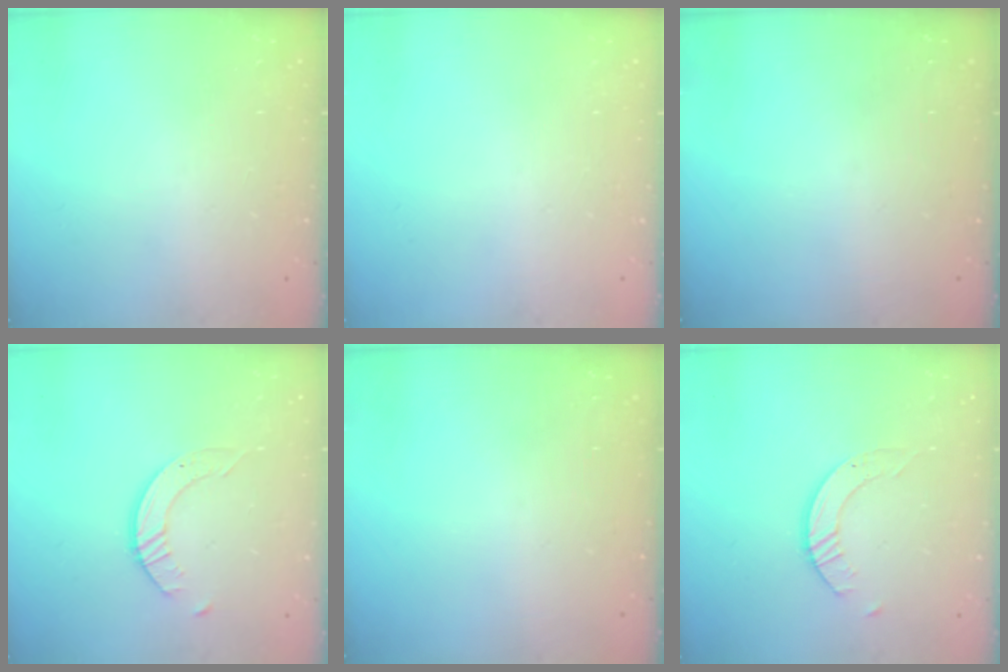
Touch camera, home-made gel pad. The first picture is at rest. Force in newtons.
{"total": 0.0}
{"total": 0.0}
{"total": 2.5, "press": 2.5, "slide": 0.3}
{"total": 0.0}
{"total": 2.6, "press": 2.5, "slide": 0.3}